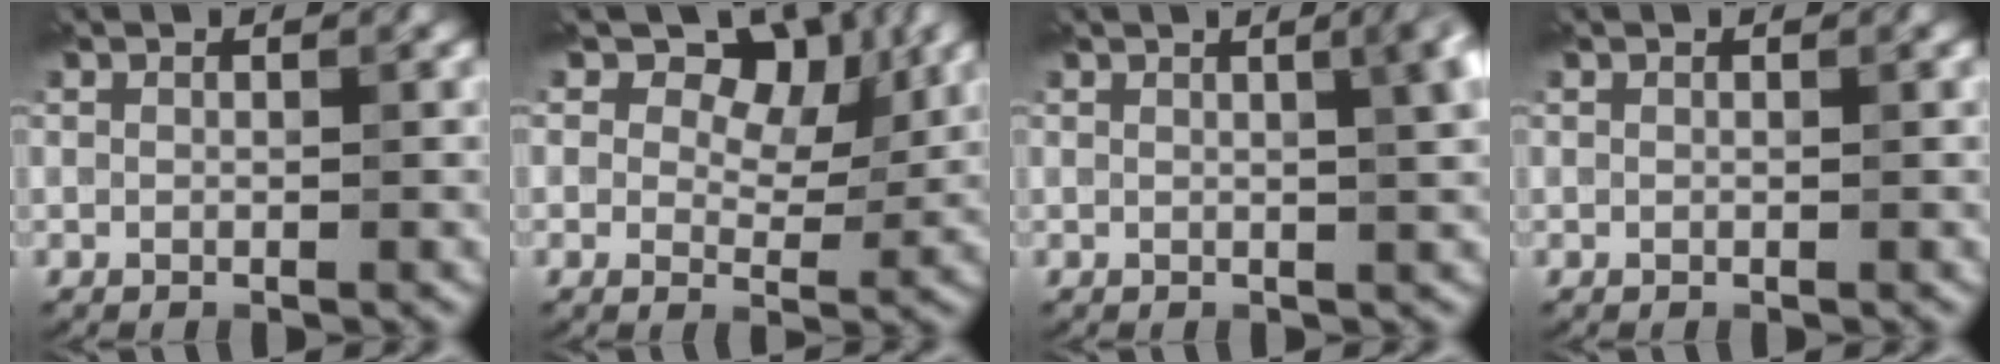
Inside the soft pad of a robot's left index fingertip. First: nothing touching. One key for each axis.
{"total": 6.4, "fx": 3.0, "fy": 4.1, "fz": 3.9, "tx": -0.049, "ty": -0.003, "tz": 0.027}
{"total": 6.1, "fx": 1.9, "fy": 2.7, "fz": 5.2, "tx": -0.022, "ty": 0.033, "tz": 0.003}
{"total": 0.0}